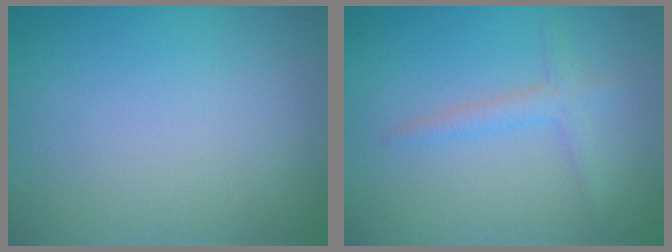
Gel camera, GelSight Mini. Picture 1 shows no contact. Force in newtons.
{"total": 1.6, "press": 1.6, "slide": 0.1}